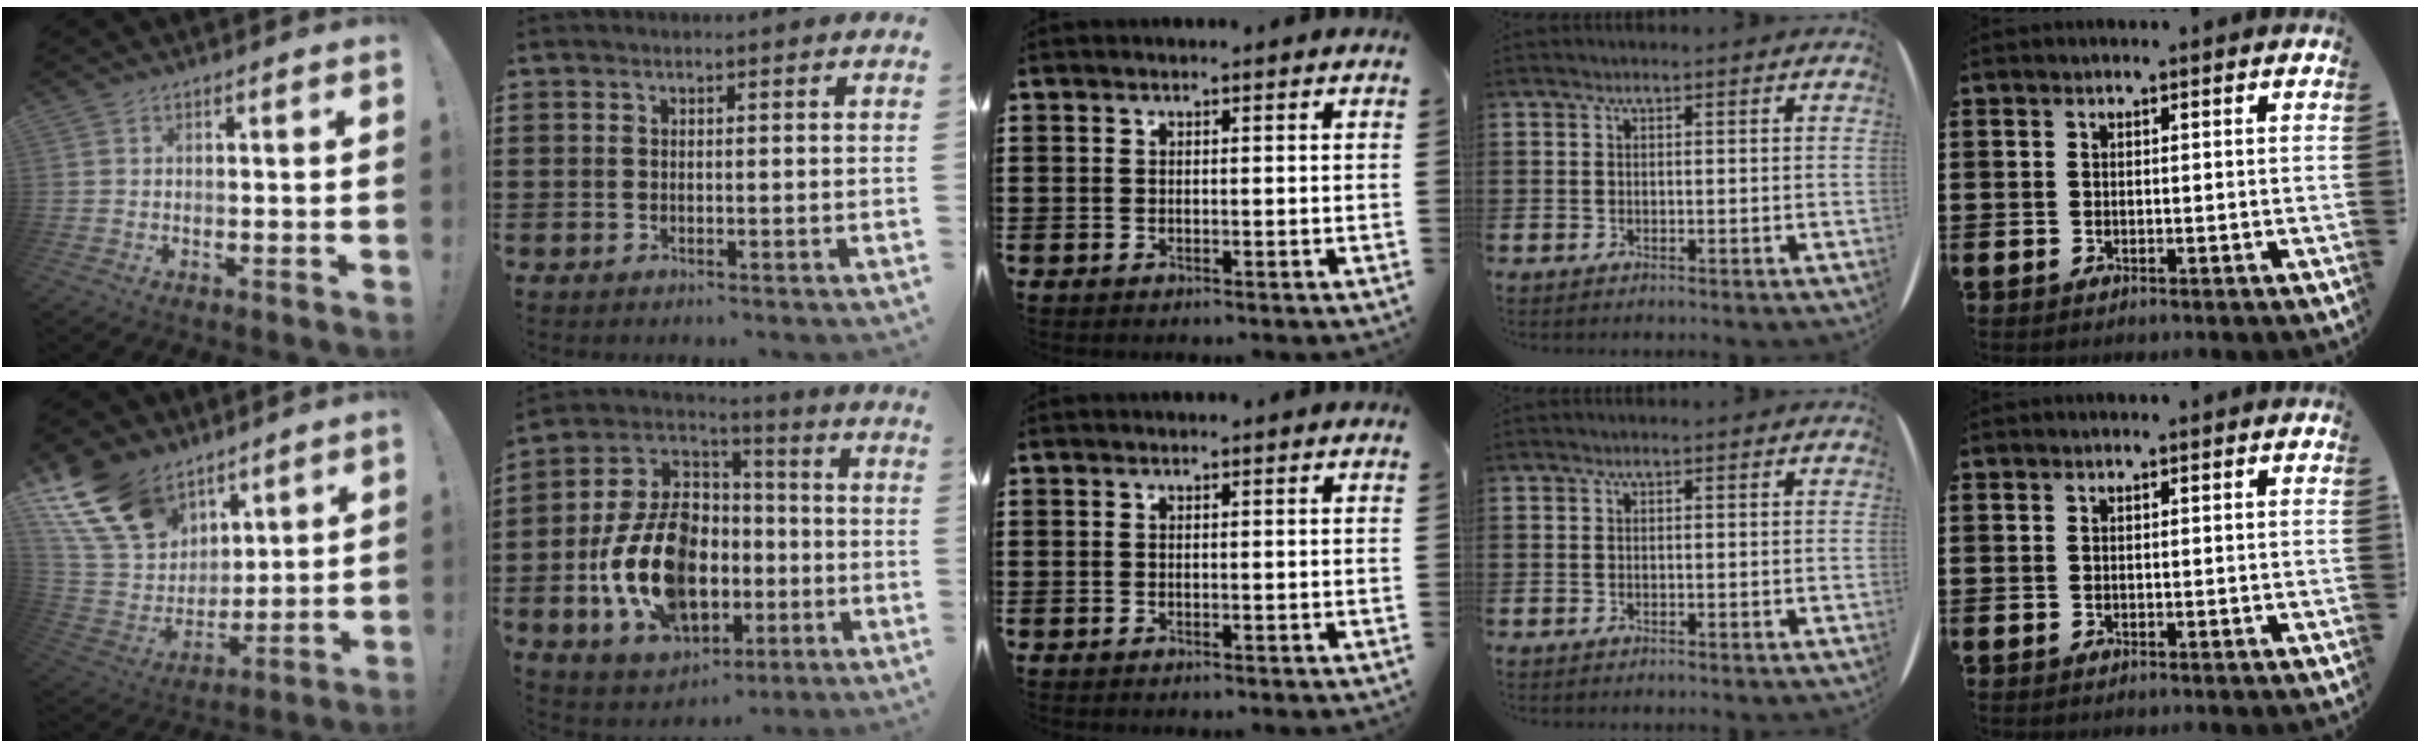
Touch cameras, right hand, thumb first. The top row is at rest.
{"thumb": {"total": 18.7, "force": [11.8, 12.6, 7.2], "torque": [-0.152, -0.068, 0.243]}, "index": {"total": 16.8, "force": [-3.6, 11.2, 12.0], "torque": [-0.290, 0.009, -0.068]}}